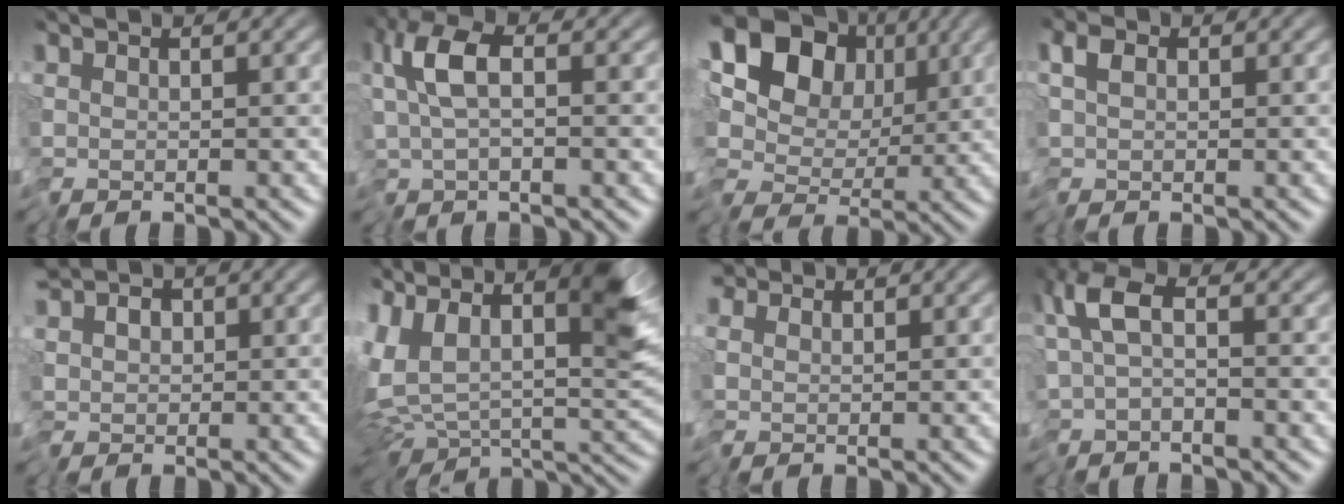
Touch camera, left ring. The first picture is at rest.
{"total": 4.2, "force": [-1.0, 1.6, 3.8], "torque": [-0.073, 0.004, -0.031]}
{"total": 14.8, "force": [1.9, 11.8, 8.7], "torque": [-0.145, 0.023, 0.017]}
{"total": 0.6, "force": [-0.3, 0.5, 0.3], "torque": [-0.003, -0.001, -0.006]}
{"total": 2.4, "force": [-0.2, 1.5, 1.8], "torque": [-0.041, -0.003, -0.010]}
{"total": 11.6, "force": [4.1, 5.1, 9.6], "torque": [-0.201, 0.000, 0.081]}
{"total": 2.2, "force": [0.9, 1.5, 1.3], "torque": [-0.041, 0.006, 0.013]}
{"total": 3.9, "force": [-1.2, 1.8, 3.2], "torque": [-0.073, -0.003, -0.033]}